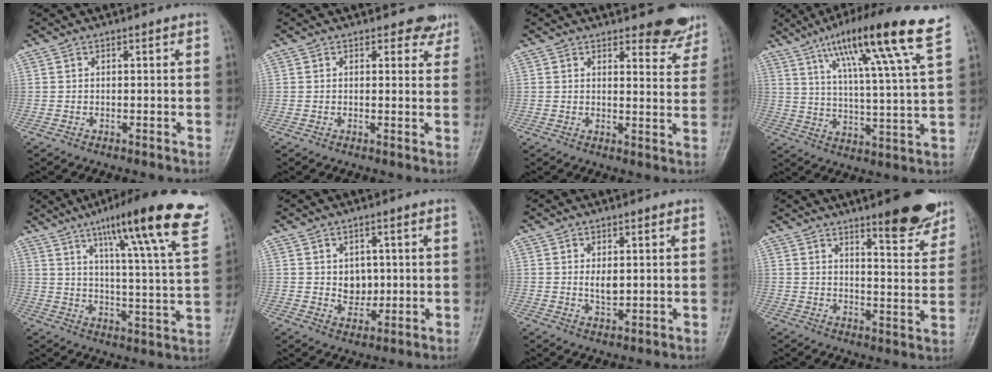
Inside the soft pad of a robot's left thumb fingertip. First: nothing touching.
{"total": 3.2, "force": [2.6, 1.8, 0.6], "torque": [0.019, -0.017, 0.020]}
{"total": 6.4, "force": [5.5, 2.3, 2.1], "torque": [0.002, -0.043, 0.062]}
{"total": 18.3, "force": [11.2, 0.4, 14.5], "torque": [-0.221, -0.038, 0.171]}
{"total": 22.7, "force": [13.4, 2.6, 18.1], "torque": [-0.244, -0.038, 0.187]}
{"total": 4.8, "force": [0.7, 3.8, 2.8], "torque": [-0.018, -0.007, 0.018]}
{"total": 3.0, "force": [0.7, 1.6, 2.5], "torque": [-0.036, -0.009, 0.015]}
{"total": 11.5, "force": [8.2, 2.8, 7.6], "torque": [-0.070, -0.053, 0.116]}